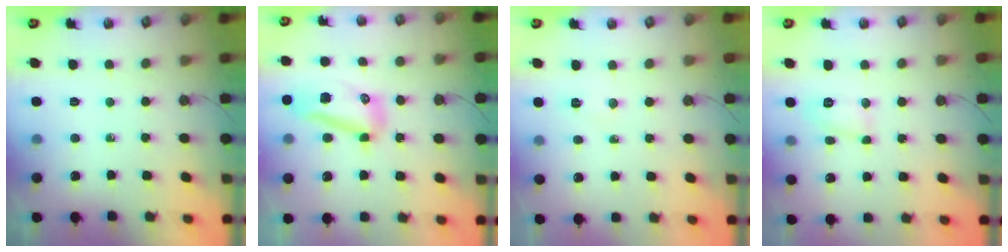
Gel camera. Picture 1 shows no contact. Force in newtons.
{"total": 21.3, "press": 14.3, "slide": 15.7}
{"total": 2.9, "press": 2.9, "slide": 0.3}
{"total": 5.9, "press": 5.9, "slide": 0.4}